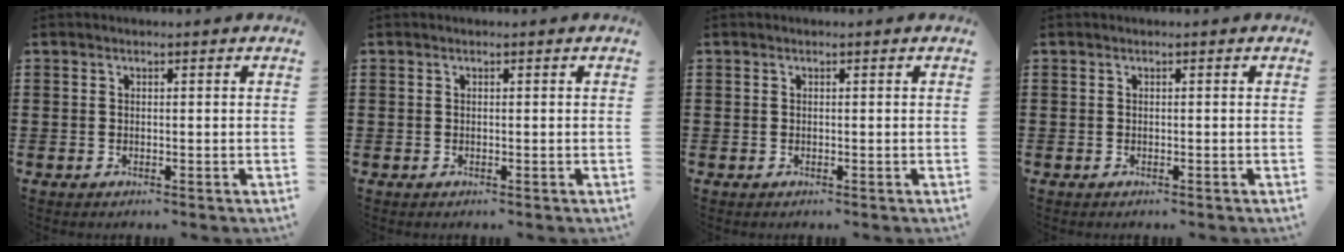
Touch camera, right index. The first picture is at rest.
{"total": 0.0}
{"total": 0.0}
{"total": 0.0}